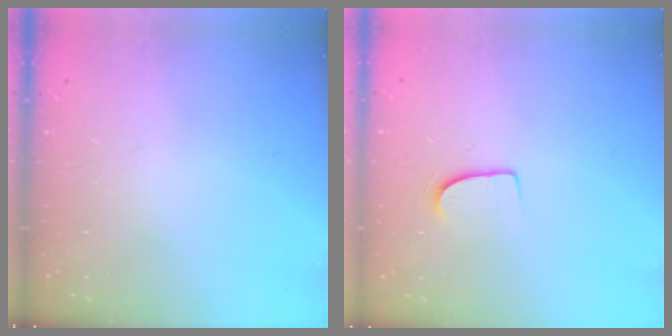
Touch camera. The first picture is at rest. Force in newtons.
{"total": 7.1, "press": 7.1, "slide": 0.5}